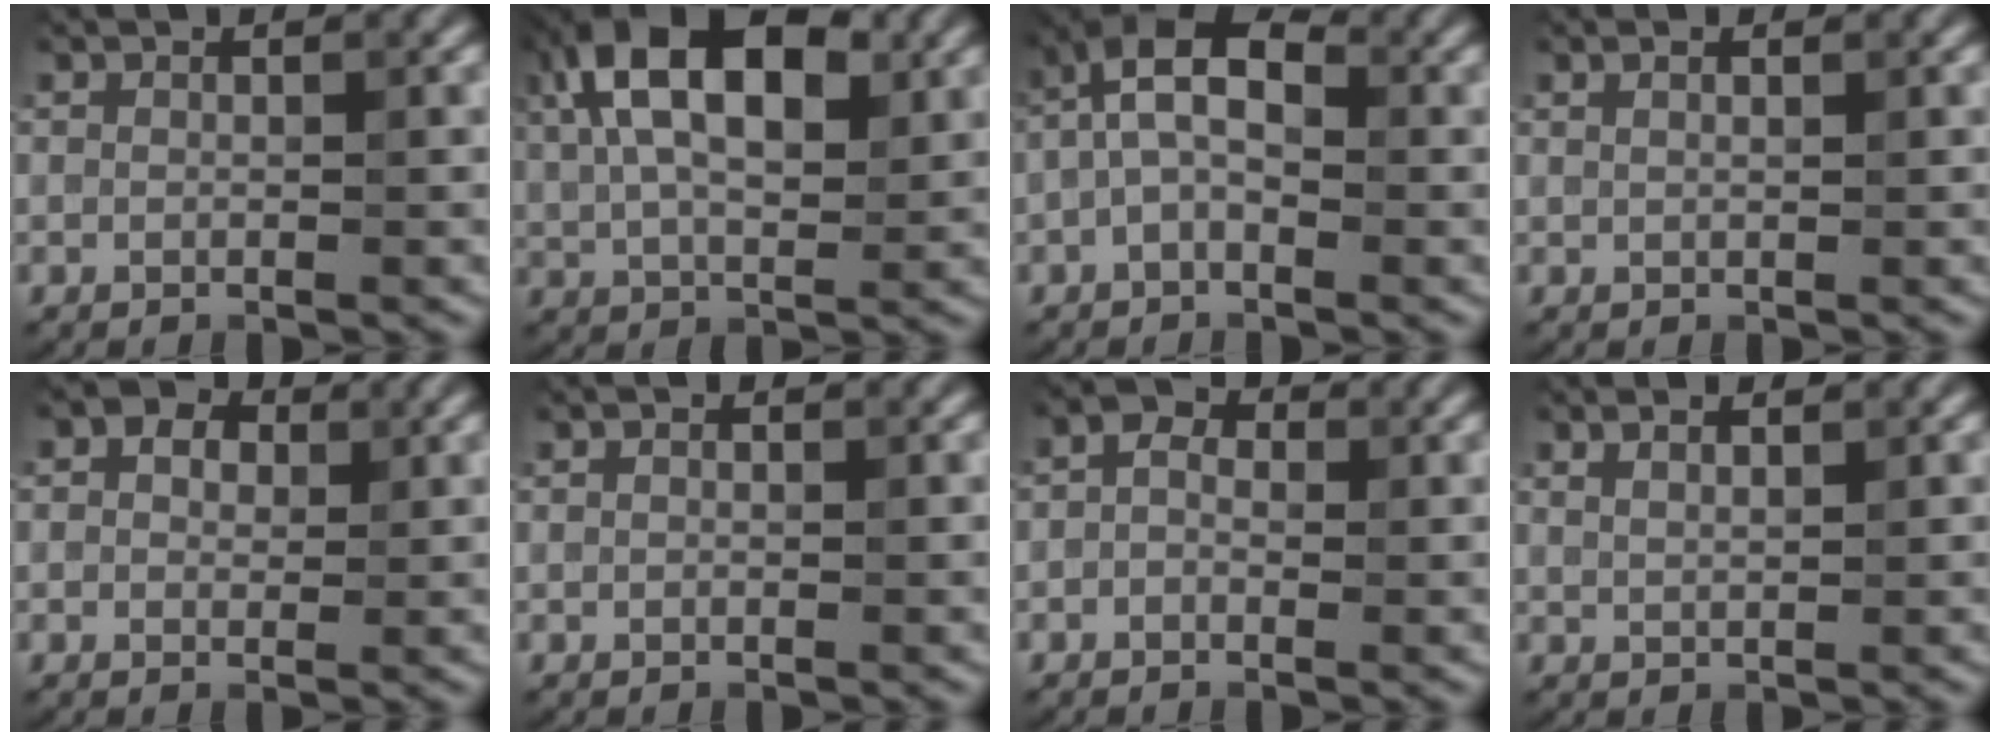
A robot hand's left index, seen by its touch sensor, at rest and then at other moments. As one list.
[{"total": 12.4, "force": [4.4, 6.6, 9.6], "torque": [-0.163, 0.037, 0.057]}, {"total": 5.6, "force": [-0.1, 3.0, 4.7], "torque": [-0.093, 0.020, -0.016]}, {"total": 1.2, "force": [0.8, 0.4, 0.8], "torque": [-0.009, -0.007, 0.009]}, {"total": 3.0, "force": [1.3, 2.1, 1.7], "torque": [-0.023, 0.007, 0.001]}, {"total": 0.7, "force": [0.3, 0.5, 0.5], "torque": [-0.005, -0.006, 0.001]}, {"total": 1.8, "force": [-0.2, 1.4, 1.2], "torque": [-0.016, 0.003, -0.018]}, {"total": 1.5, "force": [1.1, 0.4, 0.9], "torque": [-0.014, -0.002, 0.018]}]